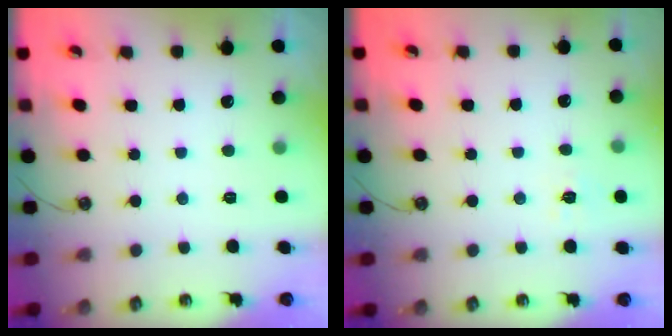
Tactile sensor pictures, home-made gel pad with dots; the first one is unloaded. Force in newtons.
{"total": 5.3, "press": 5.3, "slide": 0.6}